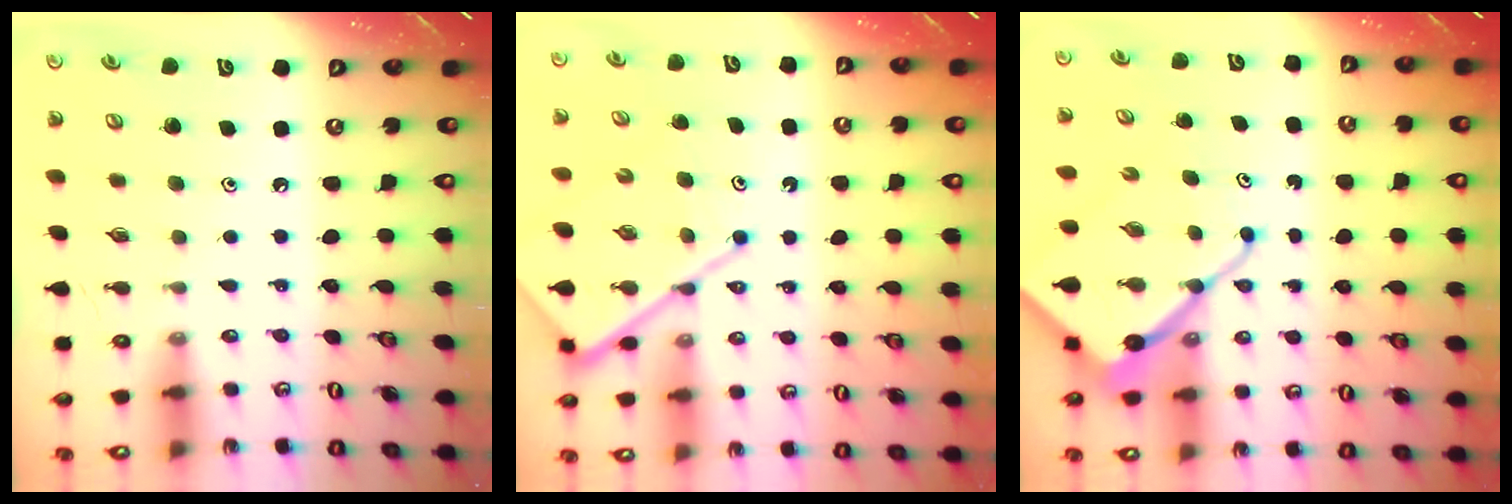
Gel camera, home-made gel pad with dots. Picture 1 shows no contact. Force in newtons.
{"total": 11.1, "press": 11.0, "slide": 1.3}
{"total": 14.0, "press": 14.0, "slide": 1.3}